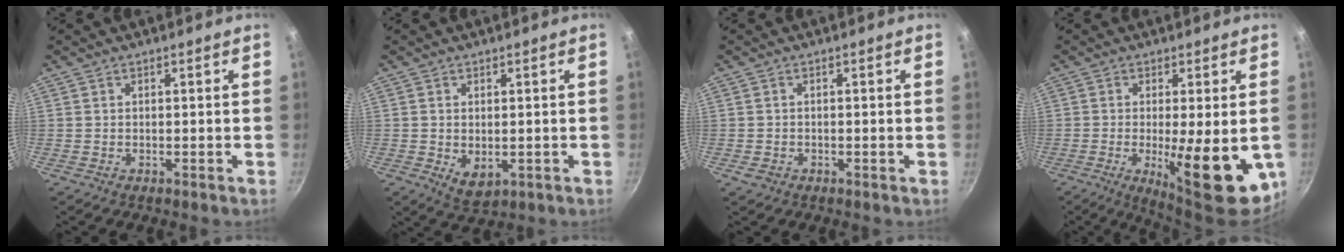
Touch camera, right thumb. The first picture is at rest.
{"total": 4.6, "force": [-0.4, 2.9, 3.5], "torque": [-0.055, -0.015, 0.002]}
{"total": 1.4, "force": [-0.6, 0.9, 0.8], "torque": [-0.017, 0.004, -0.010]}
{"total": 15.5, "force": [-3.2, 4.5, 14.5], "torque": [-0.188, -0.013, -0.033]}